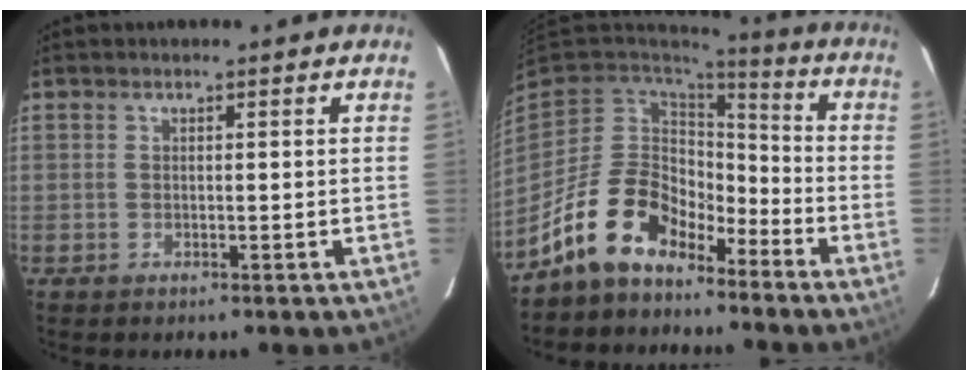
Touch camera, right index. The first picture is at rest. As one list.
[{"total": 14.3, "force": [-9.7, 7.8, 7.0], "torque": [-0.152, 0.014, -0.166]}]